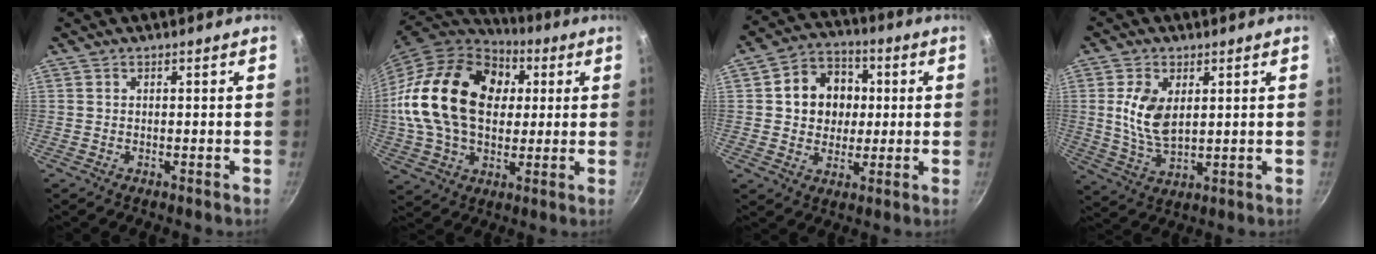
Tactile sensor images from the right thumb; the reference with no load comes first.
{"total": 26.6, "force": [4.5, 18.5, 18.6], "torque": [-0.320, 0.022, 0.075]}
{"total": 11.7, "force": [1.6, 10.0, 5.9], "torque": [-0.056, 0.011, 0.018]}
{"total": 8.8, "force": [1.9, 5.1, 6.9], "torque": [-0.132, -0.016, 0.043]}